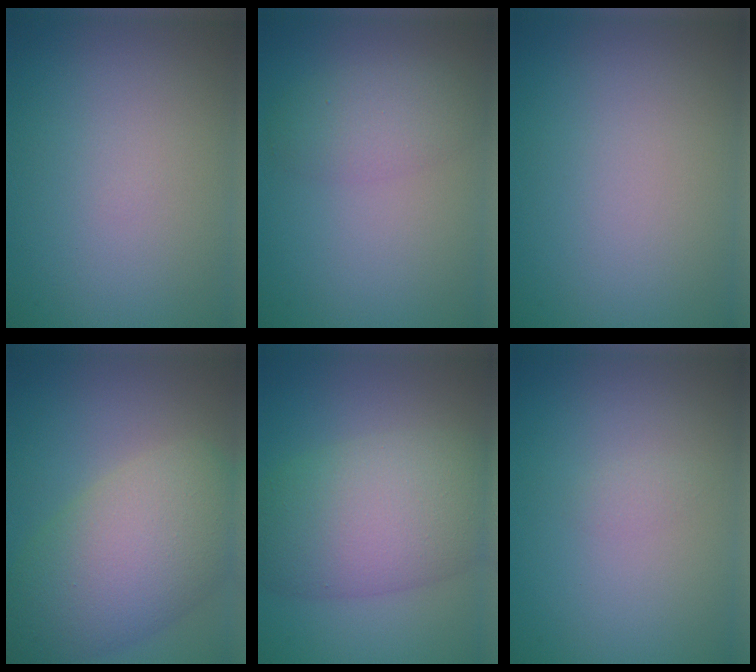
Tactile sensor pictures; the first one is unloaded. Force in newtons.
{"total": 2.8, "press": 2.8, "slide": 0.1}
{"total": 0.0}
{"total": 9.4, "press": 9.4, "slide": 0.5}
{"total": 8.8, "press": 8.8, "slide": 0.5}
{"total": 0.6, "press": 0.6, "slide": 0.0}